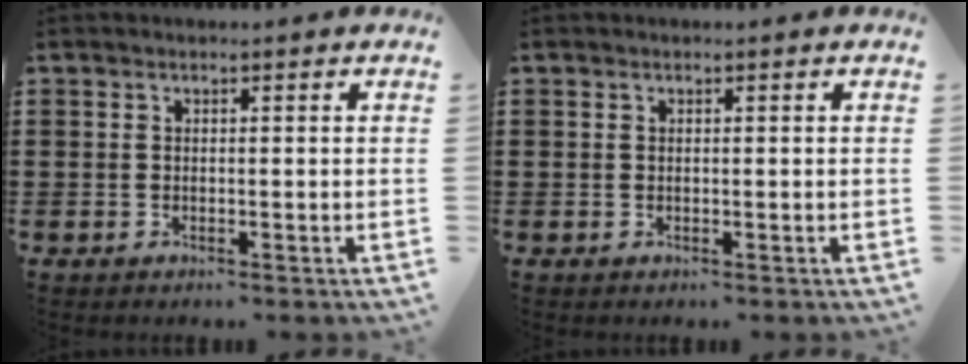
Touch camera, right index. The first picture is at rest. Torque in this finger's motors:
{"motor_torque": [1.21, 0.93, -0.03, -0.02]}